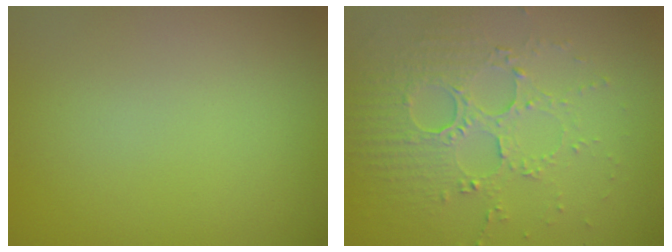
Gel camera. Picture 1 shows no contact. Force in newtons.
{"total": 5.4, "press": 3.7, "slide": 4.0}